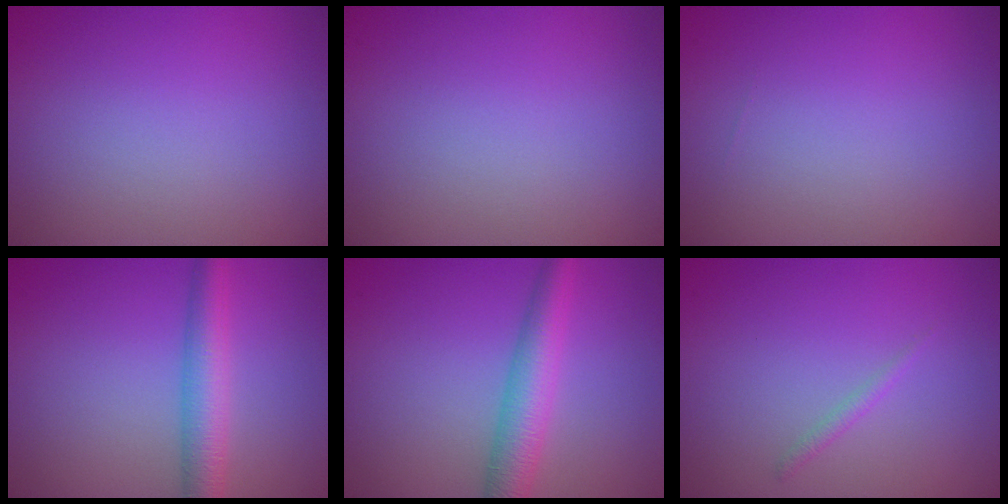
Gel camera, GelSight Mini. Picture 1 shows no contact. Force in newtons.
{"total": 0.0}
{"total": 0.0}
{"total": 4.2, "press": 4.2, "slide": 0.1}
{"total": 4.5, "press": 4.5, "slide": 0.1}
{"total": 0.7, "press": 0.7, "slide": 0.0}